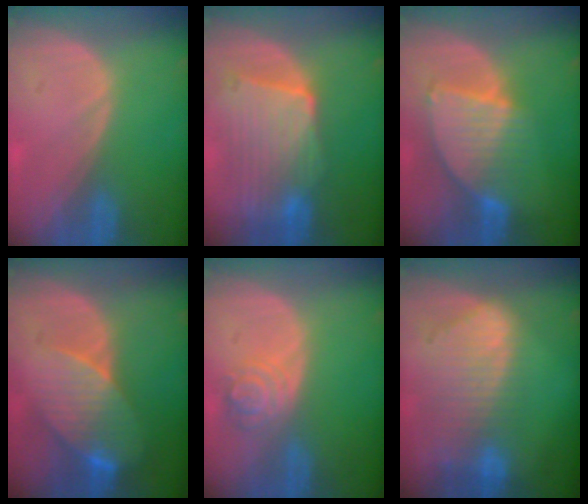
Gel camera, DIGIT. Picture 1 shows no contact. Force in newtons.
{"total": 9.7, "press": 8.8, "slide": 4.1}
{"total": 8.0, "press": 7.1, "slide": 3.6}
{"total": 8.2, "press": 7.6, "slide": 3.1}
{"total": 4.3, "press": 4.3, "slide": 0.4}
{"total": 9.7, "press": 8.4, "slide": 5.0}